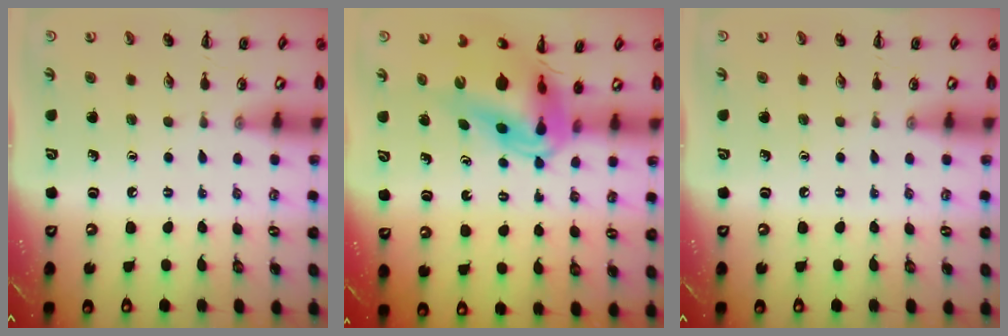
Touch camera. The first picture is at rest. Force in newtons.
{"total": 10.8, "press": 10.3, "slide": 3.4}
{"total": 0.0}